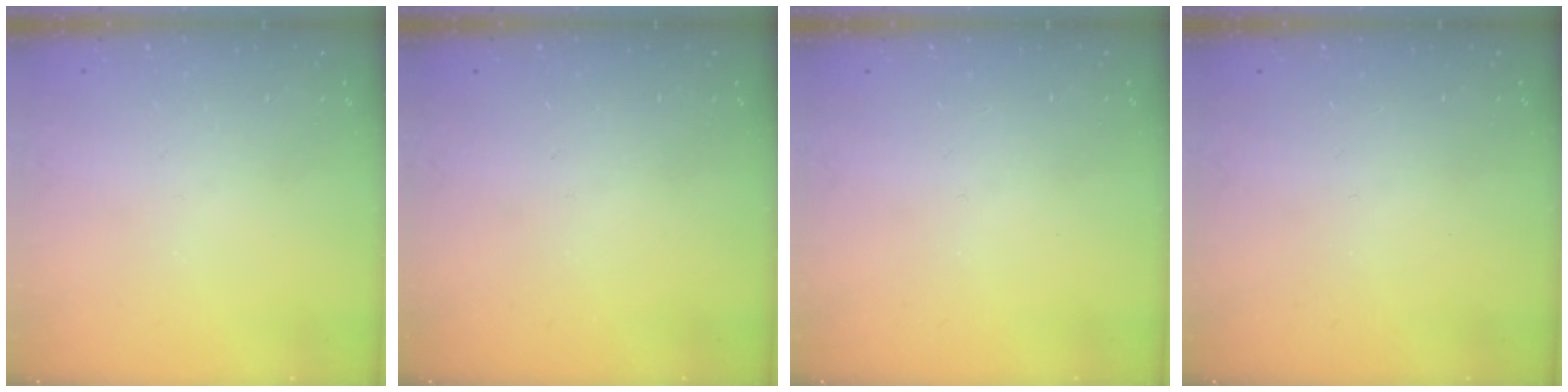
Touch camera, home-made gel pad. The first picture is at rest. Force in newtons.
{"total": 0.0}
{"total": 0.0}
{"total": 0.0}